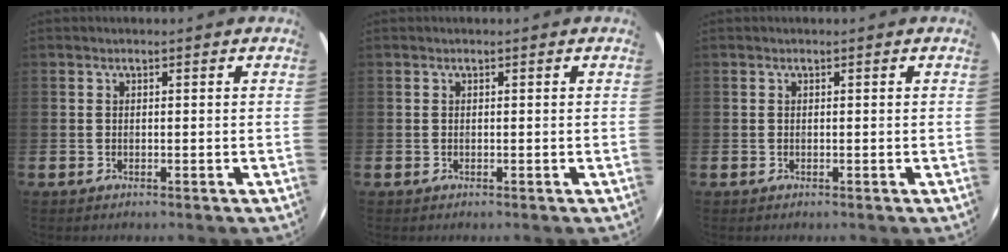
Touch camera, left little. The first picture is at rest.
{"total": 0.0}
{"total": 0.0}